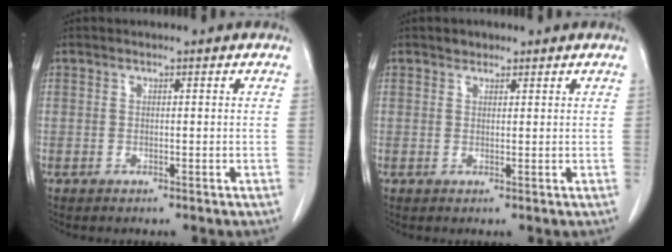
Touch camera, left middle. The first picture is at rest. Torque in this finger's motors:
{"motor_torque": [0.38, -0.38, -0.05, -0.01]}